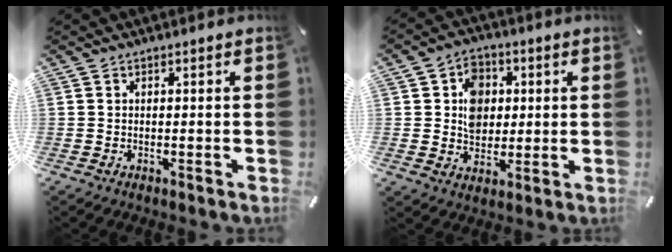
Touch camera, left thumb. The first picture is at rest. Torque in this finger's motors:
{"motor_torque": [1.47, 1.50, 0.44, -0.41, 0.18]}